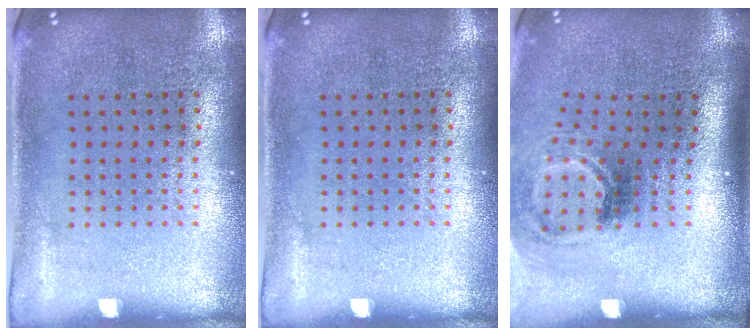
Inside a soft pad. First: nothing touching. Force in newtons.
{"total": 0.0}
{"total": 2.1, "press": 1.3, "slide": 1.6}